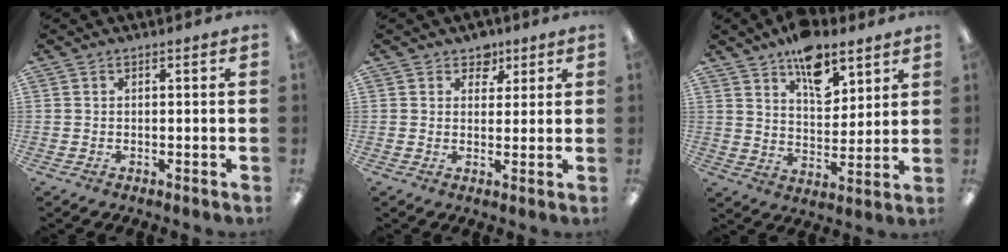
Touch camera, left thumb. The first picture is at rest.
{"total": 4.6, "force": [3.0, 3.3, 1.1], "torque": [-0.002, -0.014, 0.049]}
{"total": 12.0, "force": [8.0, 6.2, 6.4], "torque": [-0.085, -0.043, 0.141]}